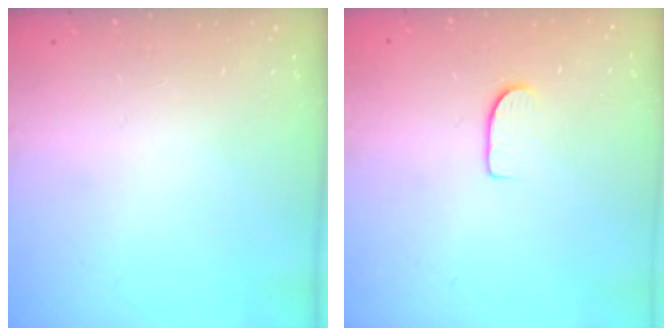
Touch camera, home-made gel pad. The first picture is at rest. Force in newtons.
{"total": 5.5, "press": 5.5, "slide": 0.5}